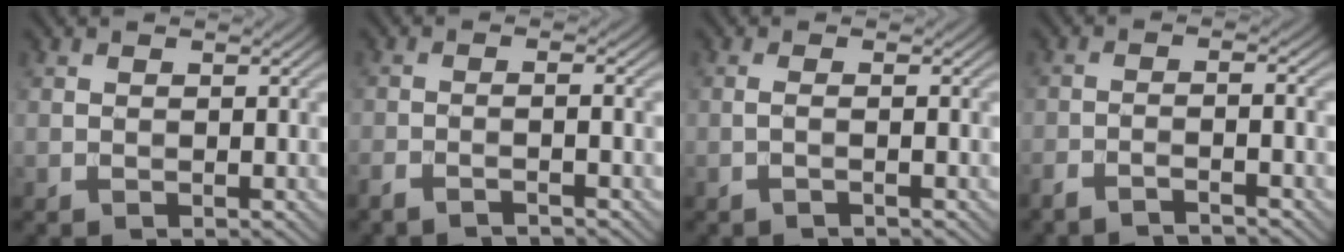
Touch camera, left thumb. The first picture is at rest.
{"total": 2.5, "force": [-1.8, 0.1, 1.7], "torque": [-0.024, 0.001, -0.046]}
{"total": 1.4, "force": [-0.4, 0.2, 1.3], "torque": [-0.018, 0.008, -0.018]}
{"total": 3.6, "force": [-2.8, 0.3, 2.2], "torque": [-0.030, 0.003, -0.064]}